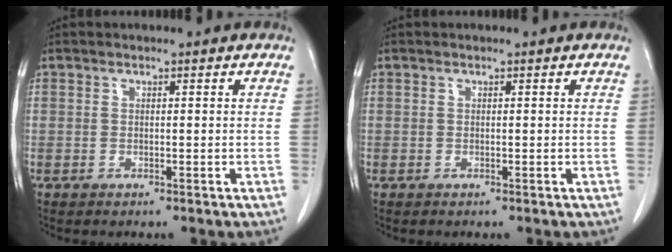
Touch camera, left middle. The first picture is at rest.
{"total": 0.0}